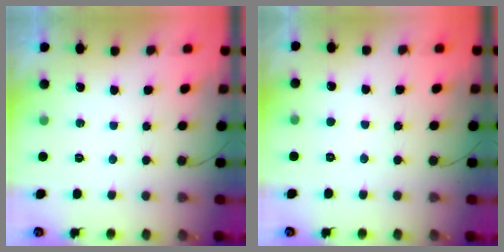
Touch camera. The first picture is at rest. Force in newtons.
{"total": 2.6, "press": 2.6, "slide": 0.2}